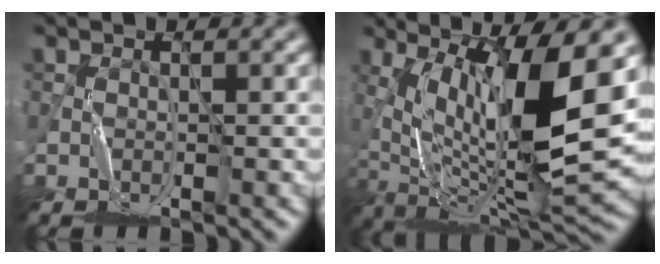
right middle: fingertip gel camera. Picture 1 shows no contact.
{"total": 13.8, "force": [2.1, 4.3, 12.9], "torque": [-0.221, -0.003, 0.044]}